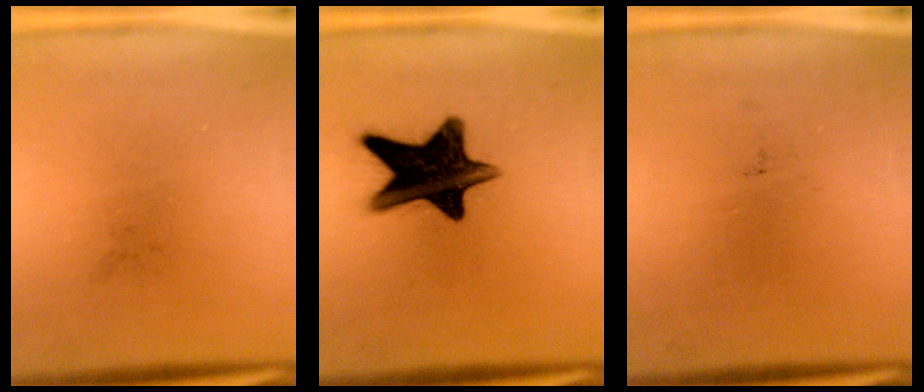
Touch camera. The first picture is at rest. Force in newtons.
{"total": 15.0}
{"total": 0.0}